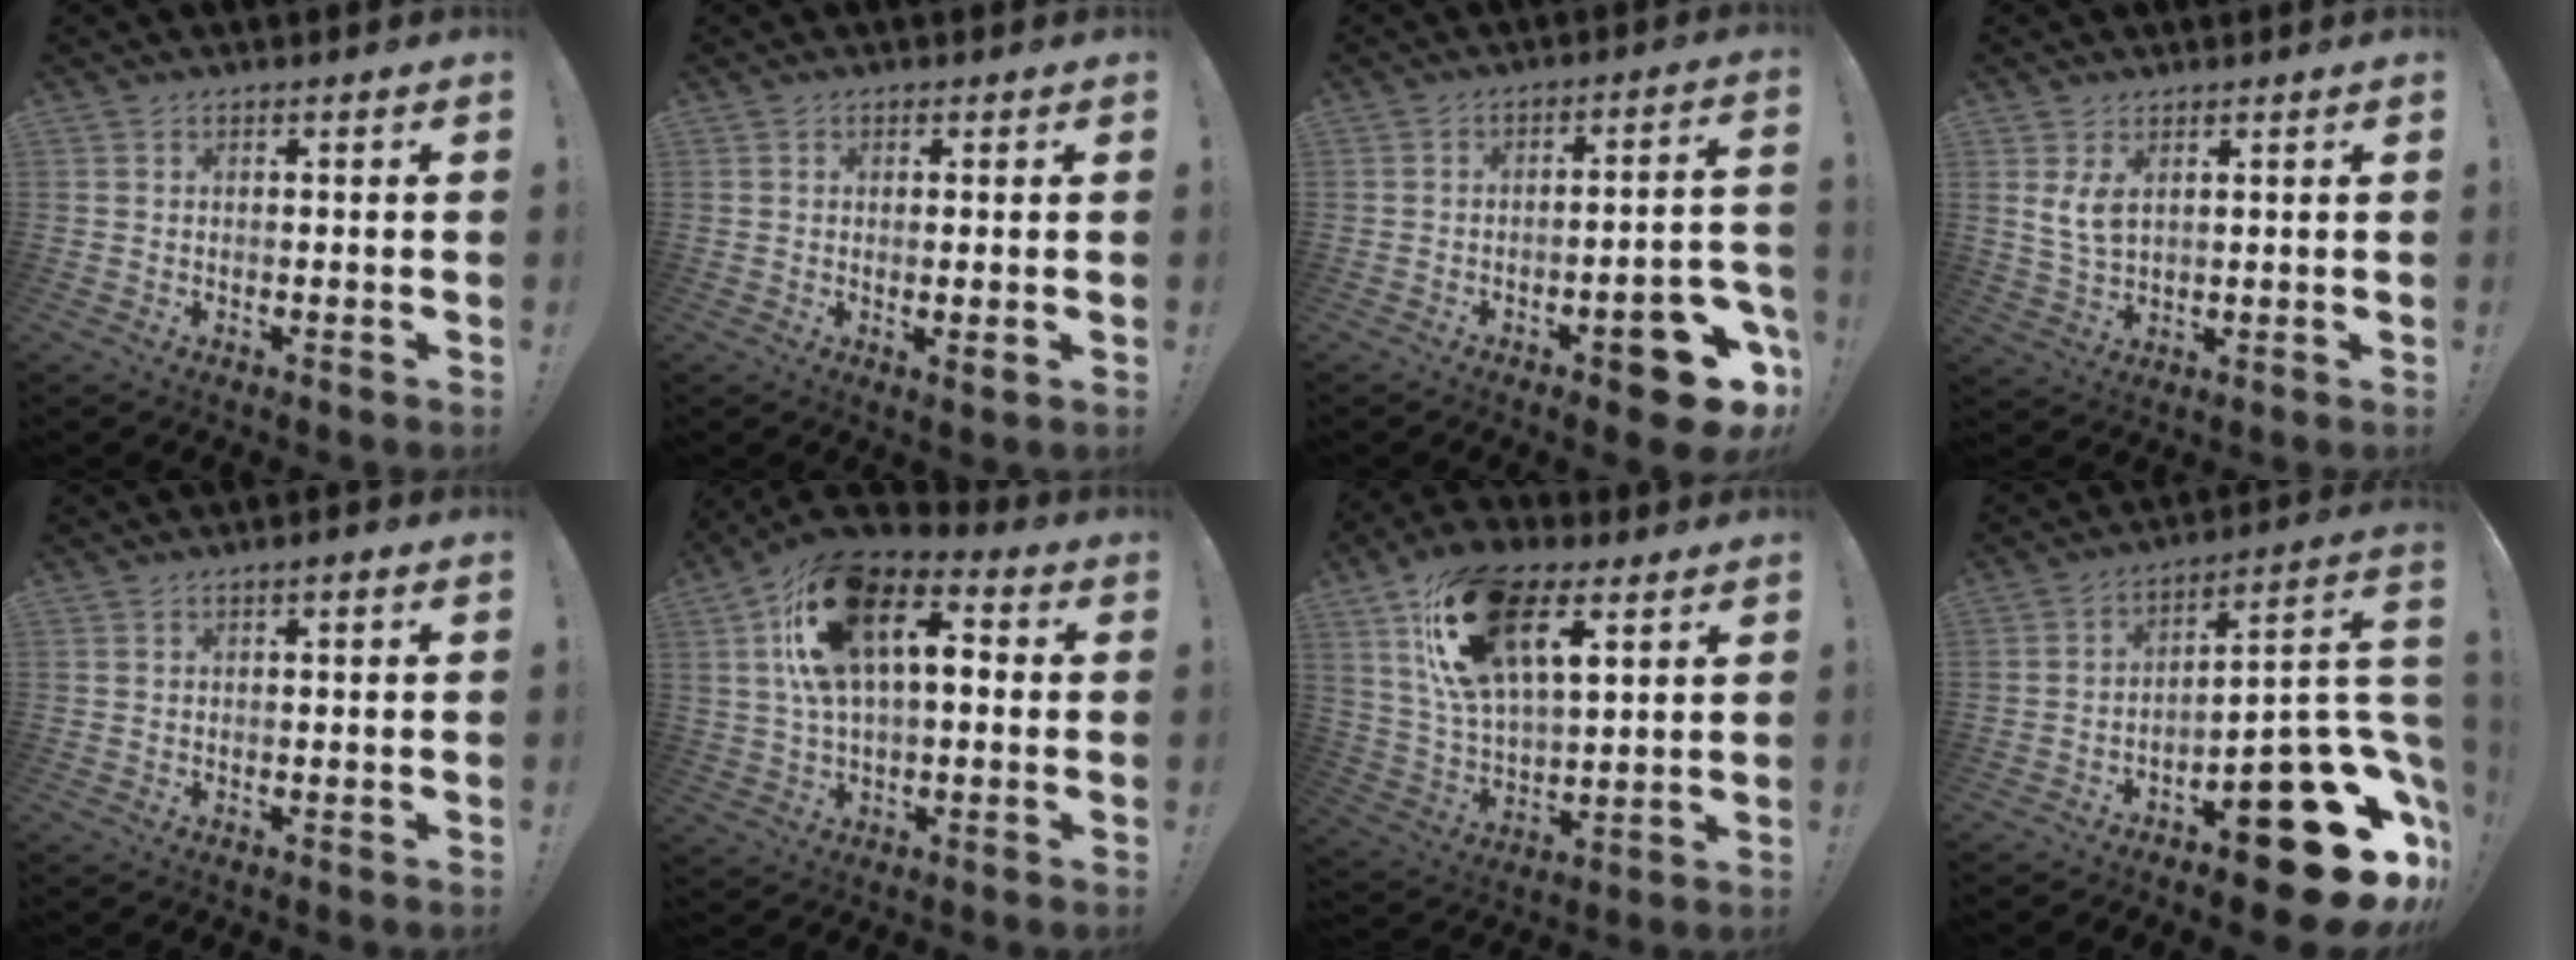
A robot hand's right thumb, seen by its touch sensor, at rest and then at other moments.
{"total": 2.0, "force": [0.7, 0.3, 1.8], "torque": [-0.017, -0.006, 0.010]}
{"total": 11.8, "force": [-6.6, 3.8, 9.1], "torque": [-0.097, 0.043, -0.100]}
{"total": 6.0, "force": [2.6, 3.3, 4.2], "torque": [-0.079, -0.017, 0.045]}
{"total": 0.8, "force": [0.6, 0.2, 0.5], "torque": [0.005, -0.006, 0.009]}
{"total": 17.6, "force": [5.4, 9.5, 13.9], "torque": [-0.221, 0.001, 0.096]}
{"total": 21.0, "force": [10.0, 11.1, 14.8], "torque": [-0.267, -0.030, 0.177]}
{"total": 22.4, "force": [-11.6, 8.0, 17.4], "torque": [-0.174, 0.060, -0.179]}